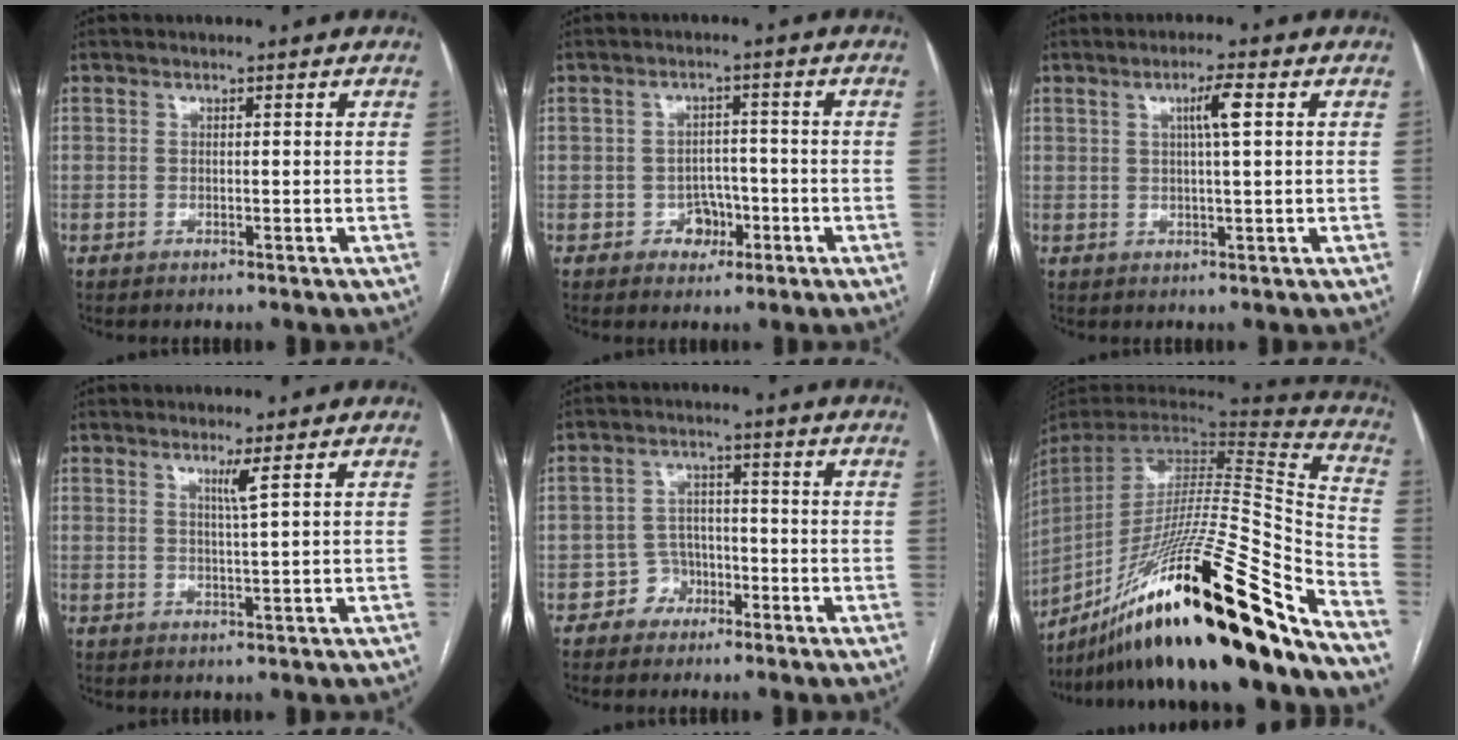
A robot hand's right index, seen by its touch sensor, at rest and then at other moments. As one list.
[{"total": 3.8, "force": [-1.5, 3.2, 1.5], "torque": [-0.015, 0.011, -0.017]}, {"total": 3.9, "force": [1.3, 0.1, 3.7], "torque": [-0.065, 0.001, 0.021]}, {"total": 2.2, "force": [1.2, -0.8, 1.7], "torque": [-0.036, -0.013, 0.024]}, {"total": 4.0, "force": [-2.2, 3.4, 0.3], "torque": [0.002, 0.016, -0.040]}, {"total": 36.3, "force": [-24.5, 2.7, 26.7], "torque": [-0.413, -0.051, -0.396]}]